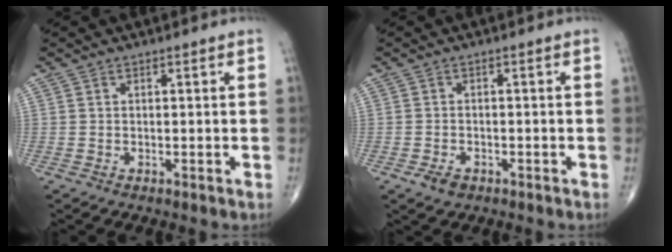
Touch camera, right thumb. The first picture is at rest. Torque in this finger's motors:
{"motor_torque": [0.60, 0.67, -0.23, -0.25, 0.01]}